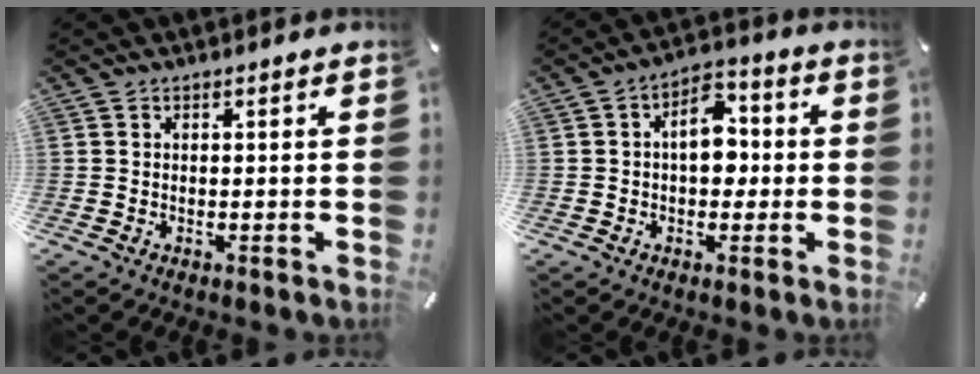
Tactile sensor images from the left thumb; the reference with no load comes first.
{"total": 8.5, "force": [0.0, 5.6, 6.4], "torque": [-0.078, 0.005, -0.006]}